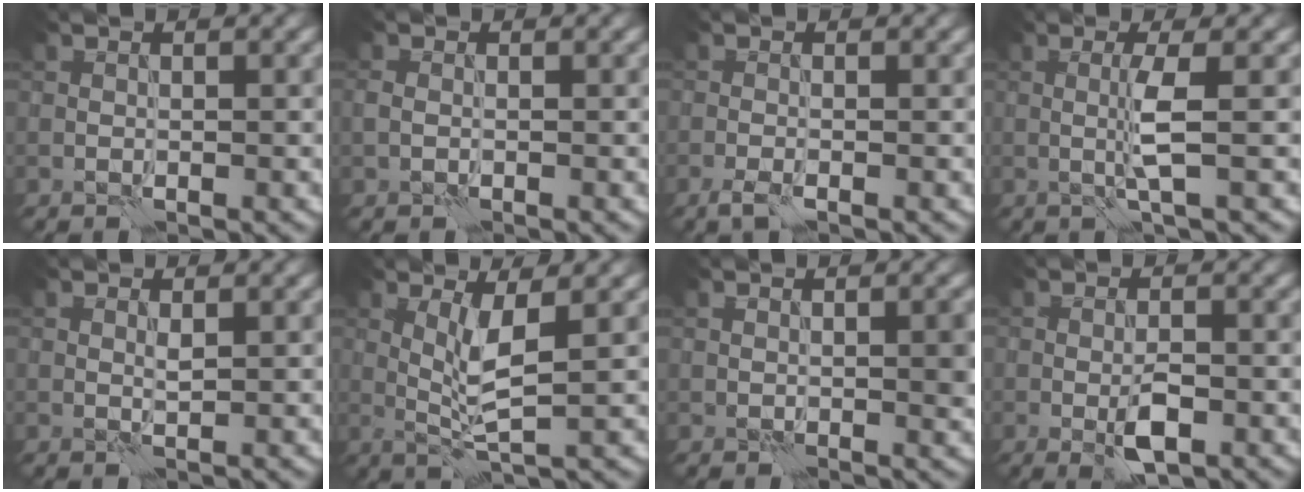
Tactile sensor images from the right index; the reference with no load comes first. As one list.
[{"total": 0.9, "force": [-0.2, 0.7, 0.5], "torque": [-0.014, 0.002, -0.007]}, {"total": 1.6, "force": [-0.9, 0.3, 1.2], "torque": [-0.026, -0.002, -0.021]}, {"total": 2.5, "force": [0.1, 0.0, 2.5], "torque": [-0.056, -0.003, -0.001]}, {"total": 0.7, "force": [0.3, 0.0, 0.6], "torque": [-0.014, 0.000, 0.006]}, {"total": 3.6, "force": [0.7, 0.4, 3.5], "torque": [-0.078, -0.006, 0.020]}, {"total": 1.6, "force": [0.2, 0.5, 1.5], "torque": [-0.025, 0.000, 0.005]}, {"total": 2.9, "force": [-1.0, 1.0, 2.5], "torque": [-0.046, -0.001, -0.018]}]